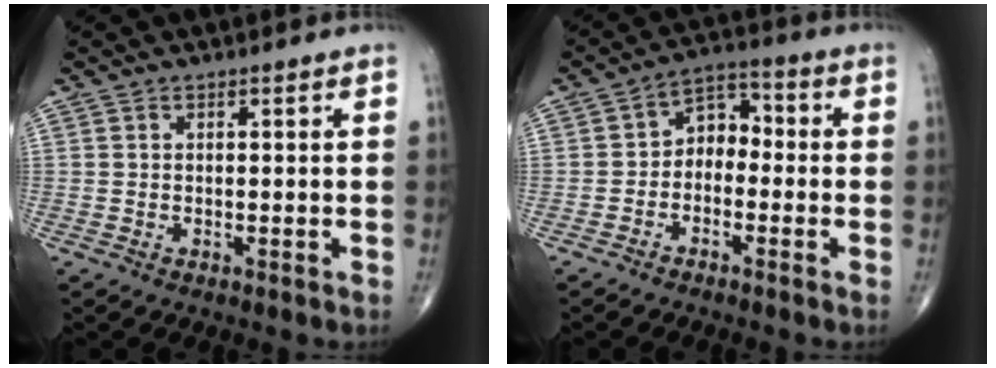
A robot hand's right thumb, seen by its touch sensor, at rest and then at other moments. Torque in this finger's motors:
{"motor_torque": [0.17, -0.25, 0.07, -0.11, 0.06]}